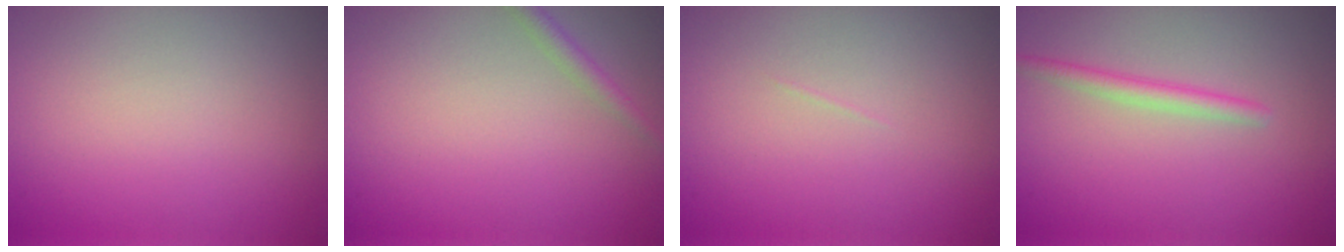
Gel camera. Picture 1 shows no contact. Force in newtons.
{"total": 1.4, "press": 1.4, "slide": 0.1}
{"total": 0.0}
{"total": 1.8, "press": 1.8, "slide": 0.1}